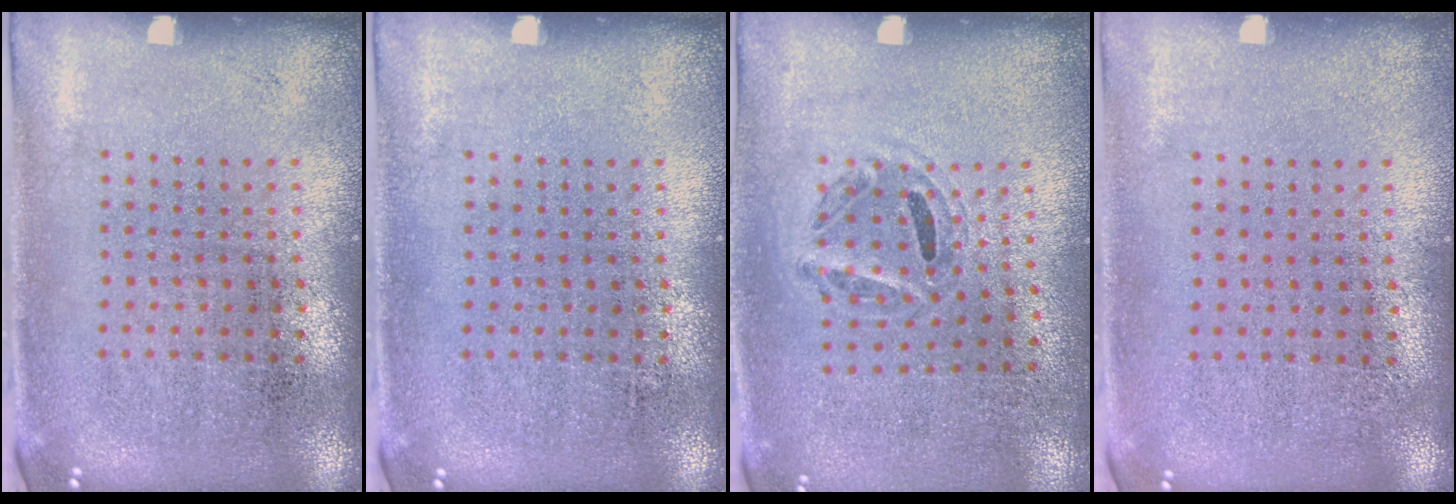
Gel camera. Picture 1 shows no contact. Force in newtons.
{"total": 0.0}
{"total": 1.0, "press": 0.7, "slide": 0.8}
{"total": 0.0}